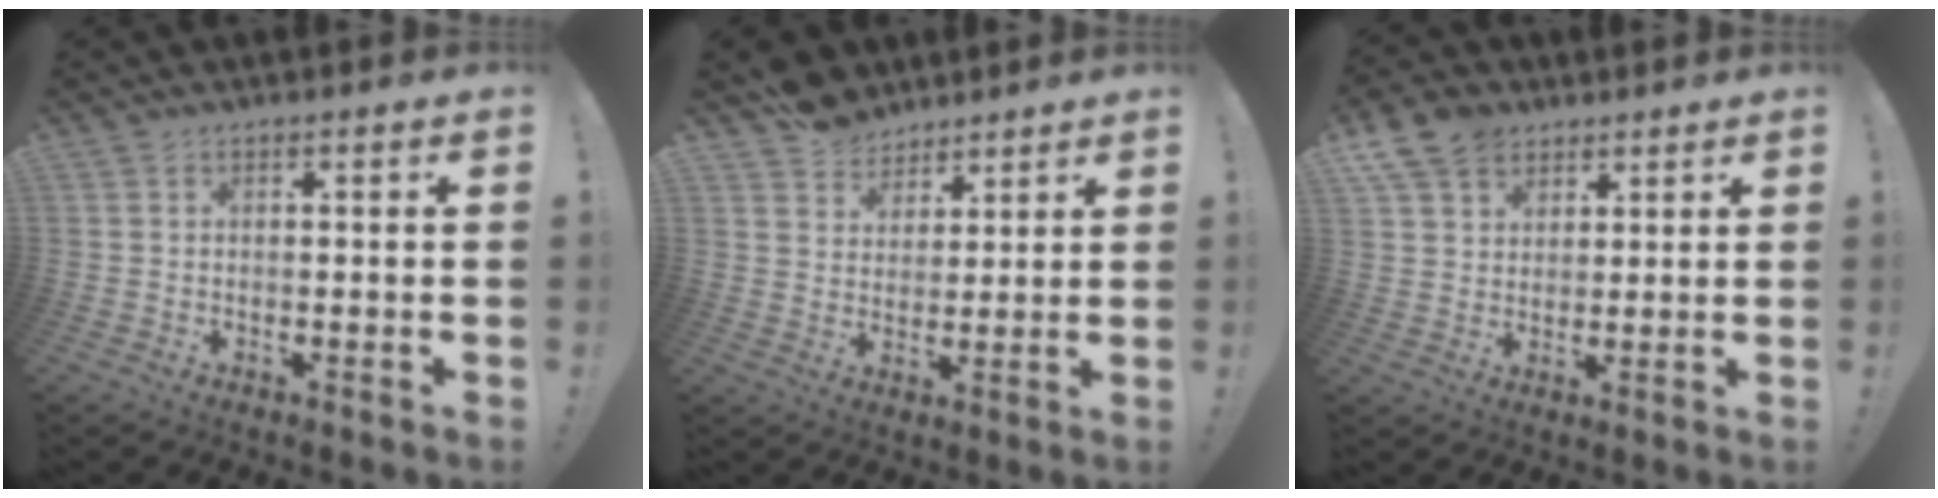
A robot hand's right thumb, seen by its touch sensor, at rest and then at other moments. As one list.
[{"total": 7.6, "force": [6.0, 4.6, 0.4], "torque": [-0.012, -0.044, 0.119]}, {"total": 9.0, "force": [5.7, 6.0, 3.4], "torque": [-0.058, -0.025, 0.113]}]